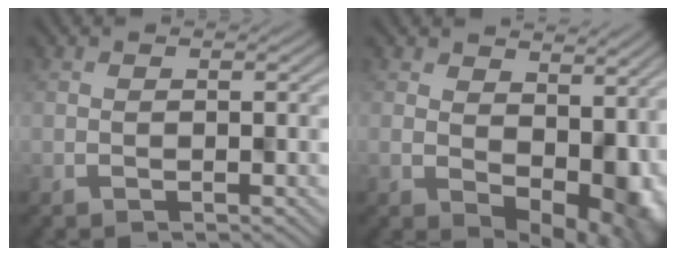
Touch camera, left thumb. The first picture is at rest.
{"total": 10.5, "force": [-0.3, 6.7, 8.1], "torque": [-0.101, -0.034, 0.027]}